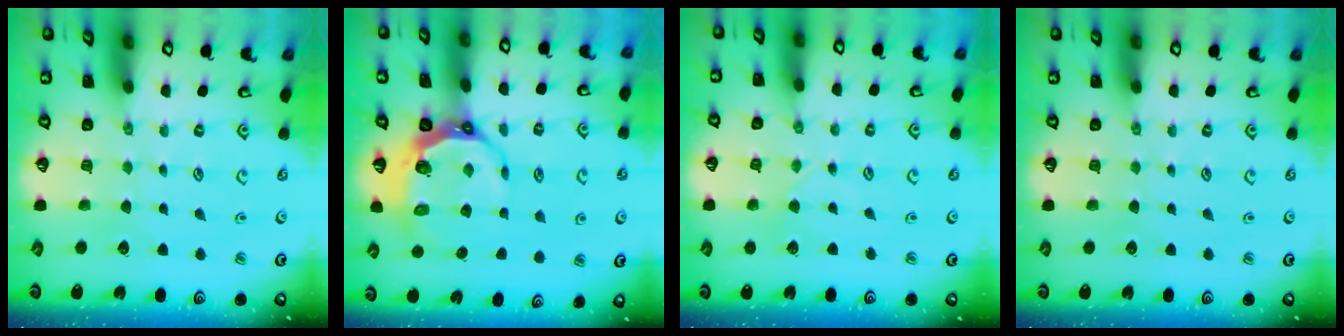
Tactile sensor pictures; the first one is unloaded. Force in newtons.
{"total": 7.0, "press": 6.2, "slide": 3.2}
{"total": 2.0, "press": 2.0, "slide": 0.2}
{"total": 0.0}